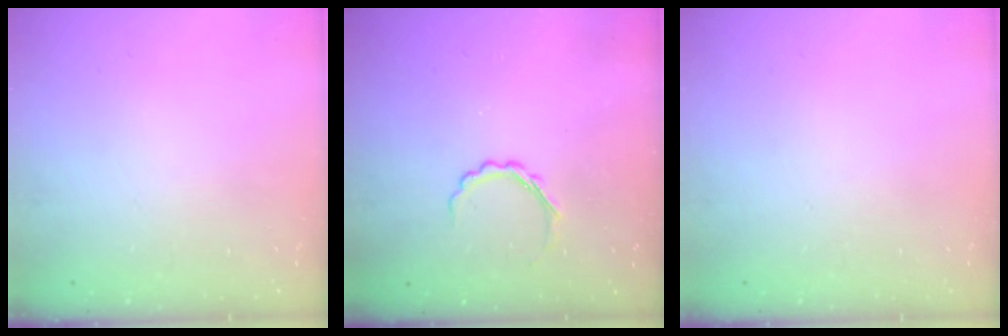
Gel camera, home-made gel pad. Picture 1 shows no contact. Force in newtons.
{"total": 4.4, "press": 4.2, "slide": 1.1}
{"total": 0.0}